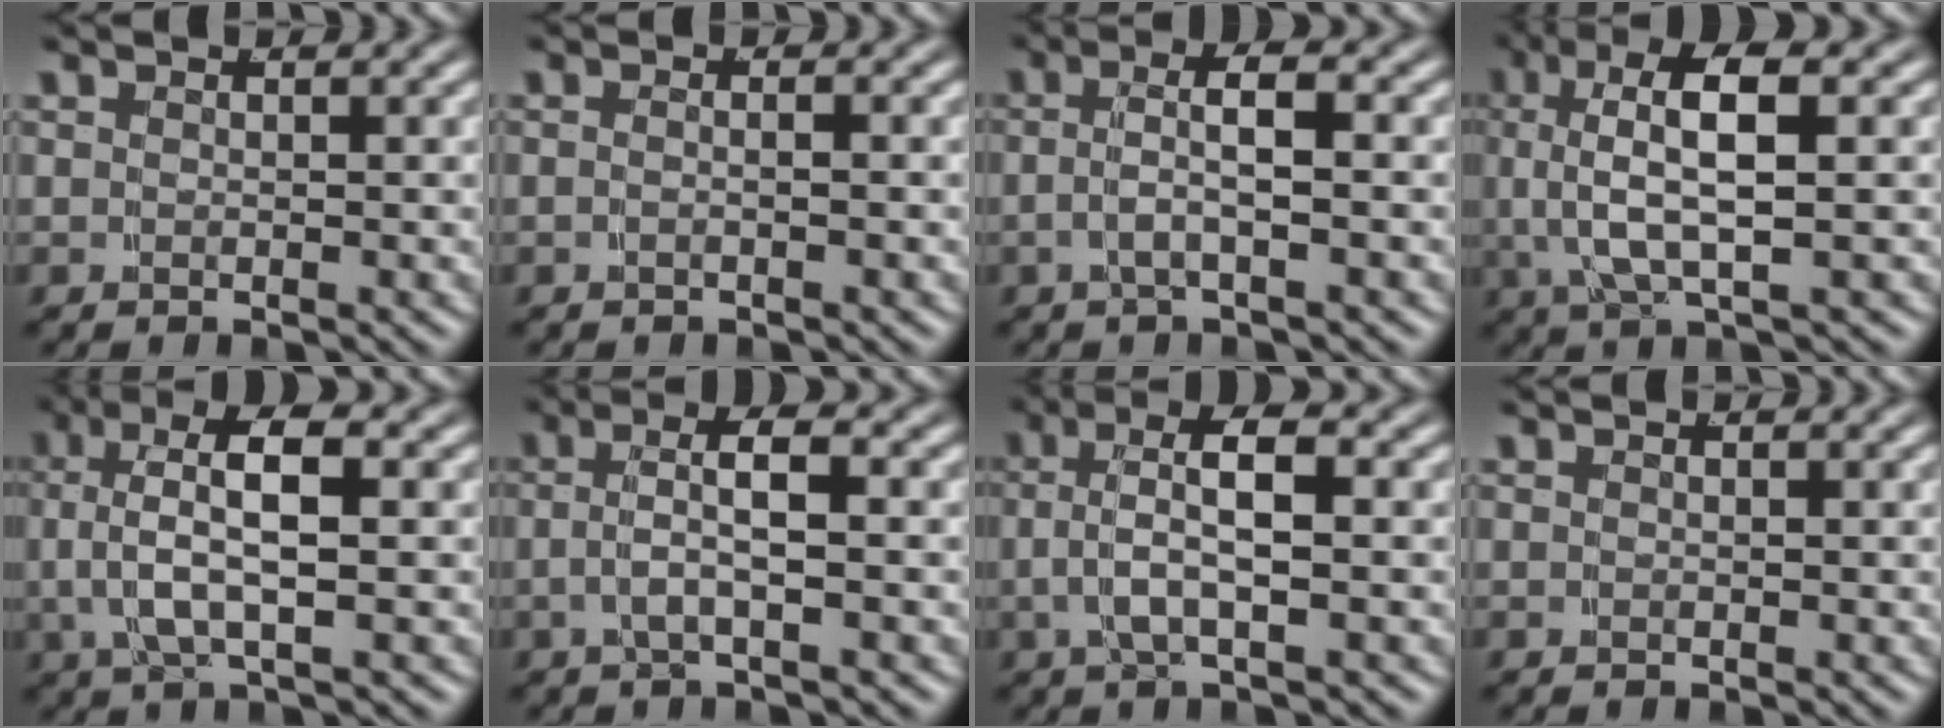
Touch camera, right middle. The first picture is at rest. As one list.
[{"total": 0.9, "force": [-0.5, 0.2, 0.7], "torque": [-0.012, 0.004, -0.012]}, {"total": 3.3, "force": [-0.4, 1.2, 3.1], "torque": [-0.054, 0.009, -0.014]}, {"total": 8.4, "force": [1.6, 4.4, 7.0], "torque": [-0.147, -0.007, 0.025]}, {"total": 7.2, "force": [1.5, 3.8, 5.9], "torque": [-0.118, 0.005, 0.017]}, {"total": 4.1, "force": [0.1, 1.9, 3.7], "torque": [-0.064, 0.012, -0.007]}, {"total": 5.9, "force": [1.1, 3.1, 4.9], "torque": [-0.088, 0.014, 0.007]}, {"total": 0.0}]